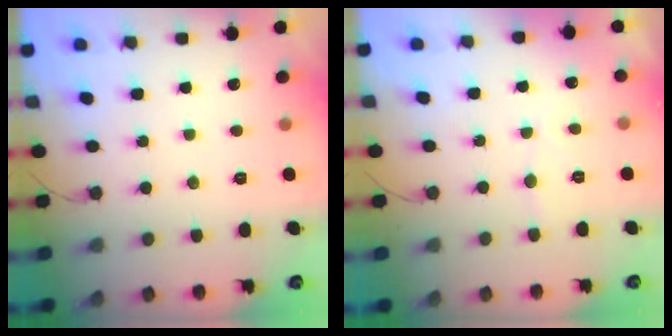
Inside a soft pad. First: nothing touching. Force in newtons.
{"total": 3.2, "press": 3.2, "slide": 0.2}